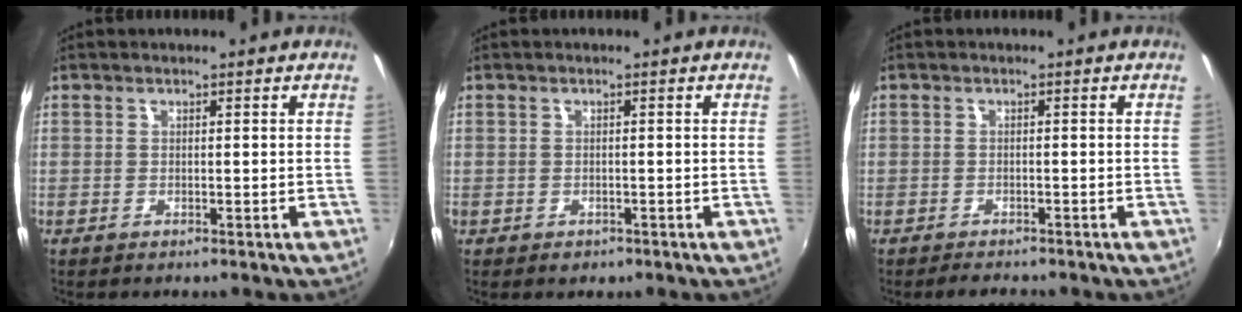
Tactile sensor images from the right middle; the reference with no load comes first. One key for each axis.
{"total": 1.7, "fx": -0.9, "fy": 1.3, "fz": 0.6, "tx": -0.013, "ty": -0.005, "tz": -0.012}
{"total": 2.6, "fx": -2.4, "fy": 0.7, "fz": 0.7, "tx": -0.023, "ty": -0.003, "tz": -0.039}